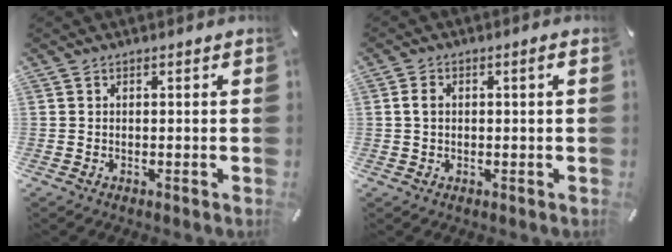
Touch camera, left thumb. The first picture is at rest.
{"total": 3.2, "force": [0.4, 1.5, 2.8], "torque": [-0.054, 0.009, 0.003]}